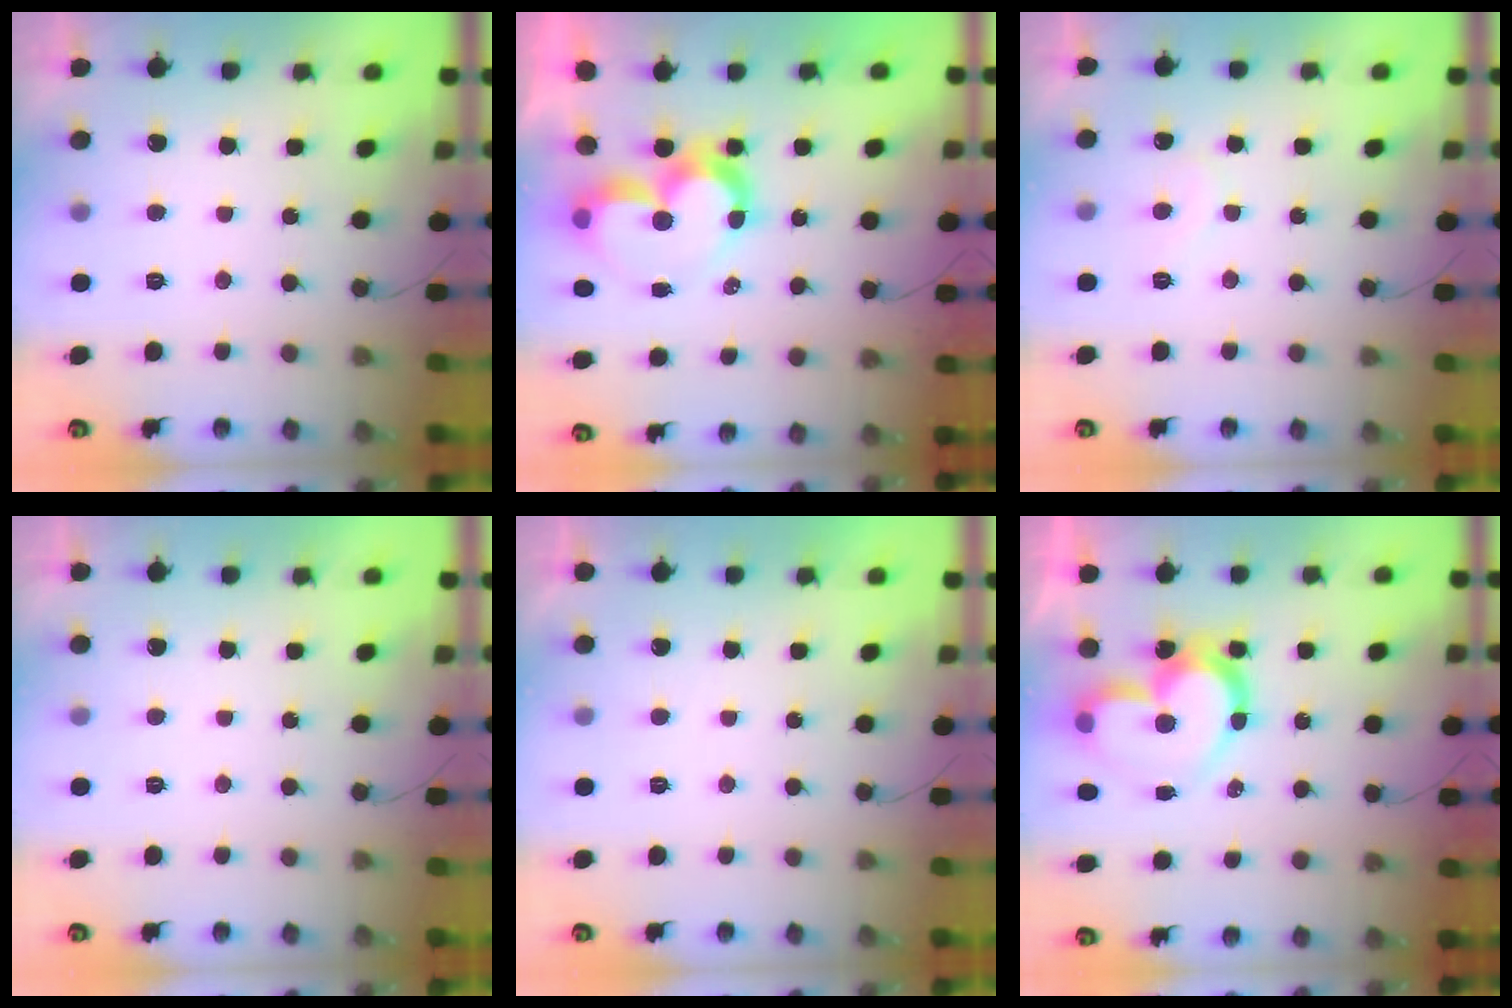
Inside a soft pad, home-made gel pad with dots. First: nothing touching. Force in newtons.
{"total": 10.6, "press": 10.6, "slide": 0.7}
{"total": 5.7, "press": 5.7, "slide": 0.5}
{"total": 1.6, "press": 1.6, "slide": 0.0}
{"total": 1.7, "press": 1.7, "slide": 0.1}
{"total": 14.3, "press": 14.2, "slide": 1.2}